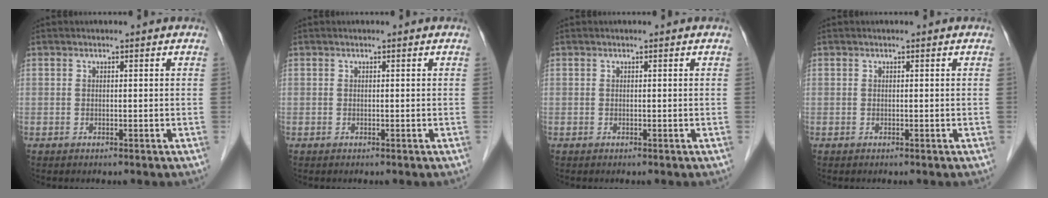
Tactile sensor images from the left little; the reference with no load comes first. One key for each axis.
{"total": 0.0}
{"total": 0.0}
{"total": 0.0}